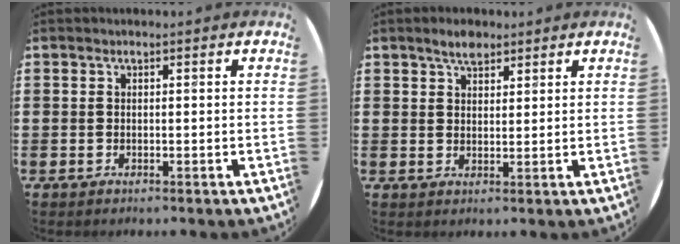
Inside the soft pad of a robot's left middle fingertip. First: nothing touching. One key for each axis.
{"total": 3.0, "fx": 2.5, "fy": 1.3, "fz": 1.2, "tx": -0.017, "ty": 0.003, "tz": 0.045}